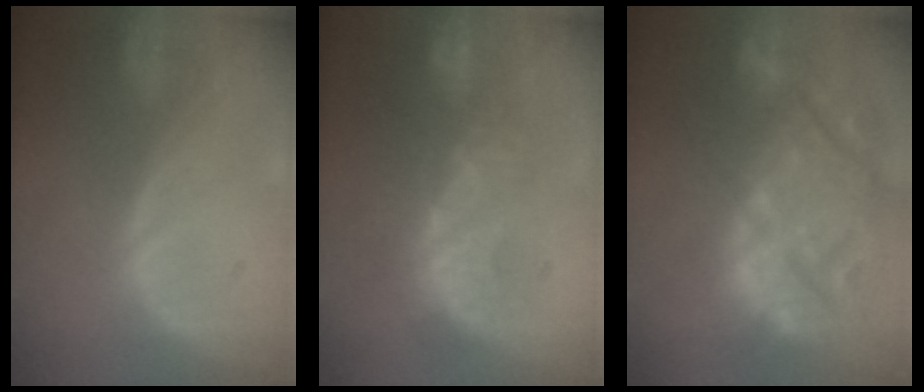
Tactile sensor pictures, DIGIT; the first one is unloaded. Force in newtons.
{"total": 9.1, "press": 8.7, "slide": 2.6}
{"total": 15.3, "press": 13.1, "slide": 8.0}